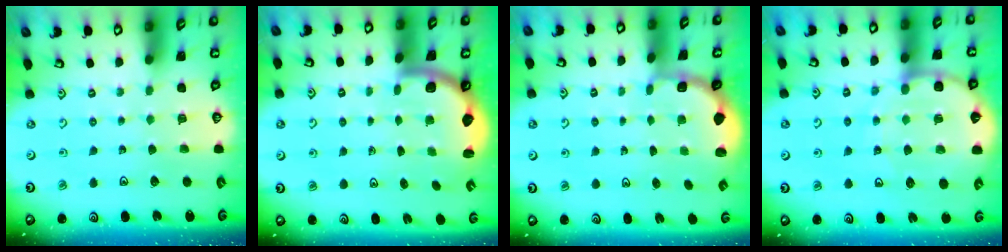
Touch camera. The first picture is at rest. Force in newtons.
{"total": 2.5, "press": 2.2, "slide": 1.1}
{"total": 2.0, "press": 1.8, "slide": 0.8}
{"total": 9.6, "press": 9.5, "slide": 1.2}